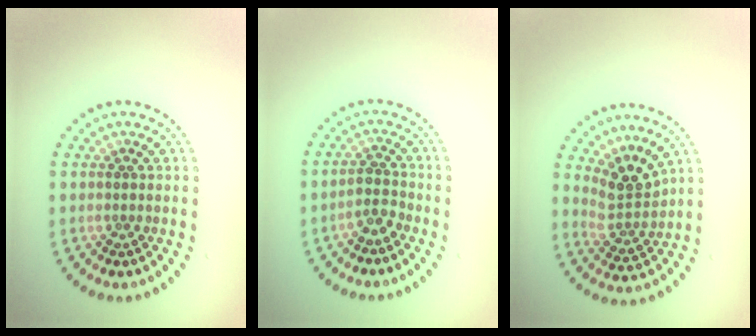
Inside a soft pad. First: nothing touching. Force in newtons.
{"total": 1.9, "press": 1.5, "slide": 1.1}
{"total": 3.4, "press": 2.3, "slide": 2.5}